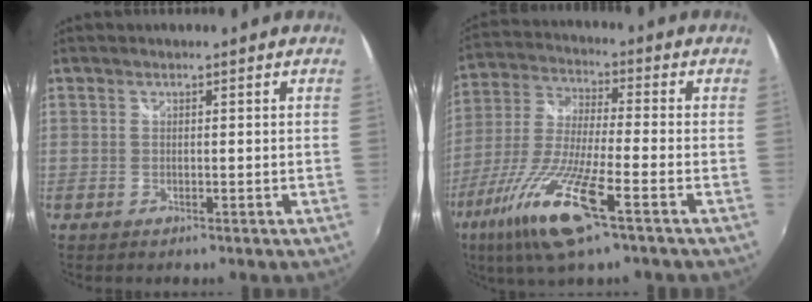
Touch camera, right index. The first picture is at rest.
{"total": 16.4, "force": [-8.4, 2.2, 13.9], "torque": [-0.302, -0.032, -0.167]}